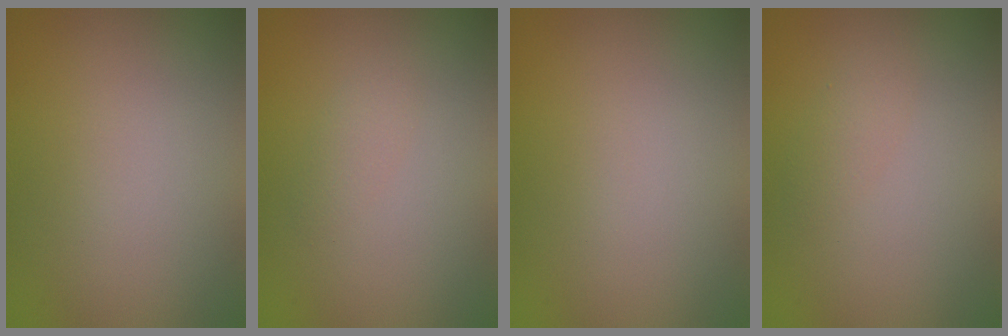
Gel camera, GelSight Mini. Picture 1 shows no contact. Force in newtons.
{"total": 1.1, "press": 1.1, "slide": 0.0}
{"total": 0.0}
{"total": 1.2, "press": 1.2, "slide": 0.0}